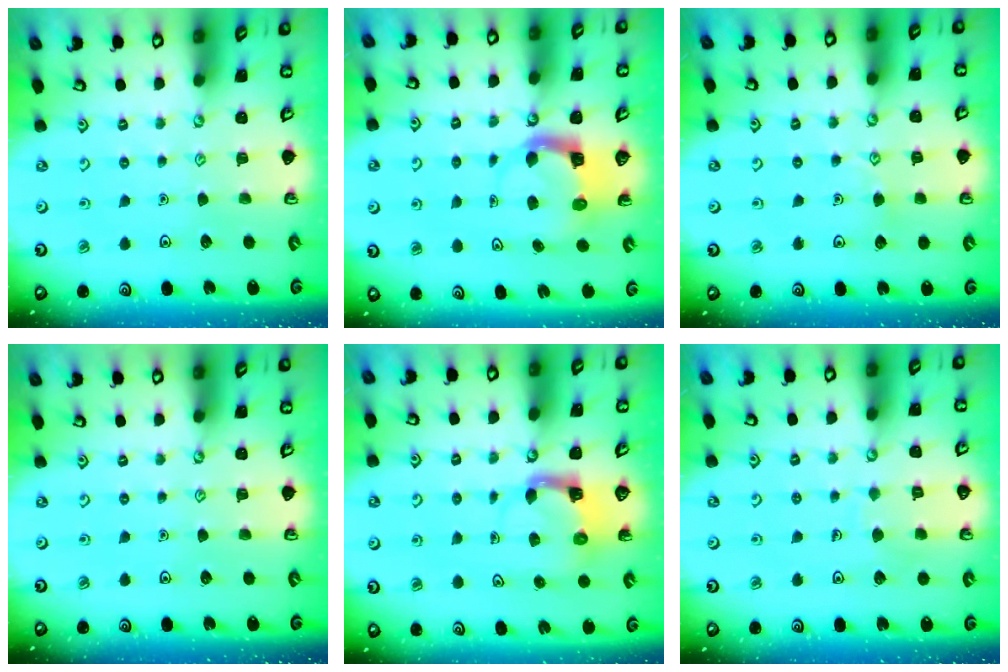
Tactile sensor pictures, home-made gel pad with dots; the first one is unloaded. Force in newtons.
{"total": 4.0, "press": 3.9, "slide": 0.3}
{"total": 4.4, "press": 4.4, "slide": 0.4}
{"total": 0.0}
{"total": 4.0, "press": 3.9, "slide": 0.7}
{"total": 5.7, "press": 5.7, "slide": 0.2}